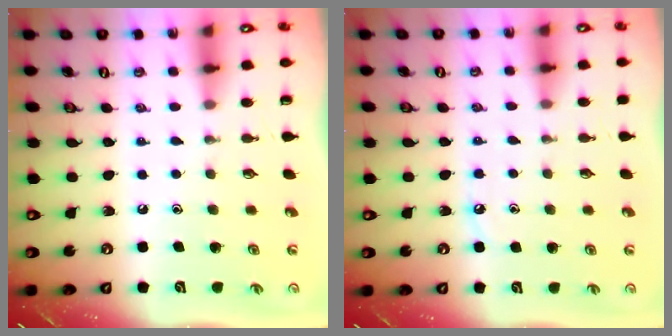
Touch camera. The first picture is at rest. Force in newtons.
{"total": 3.2, "press": 3.2, "slide": 0.5}